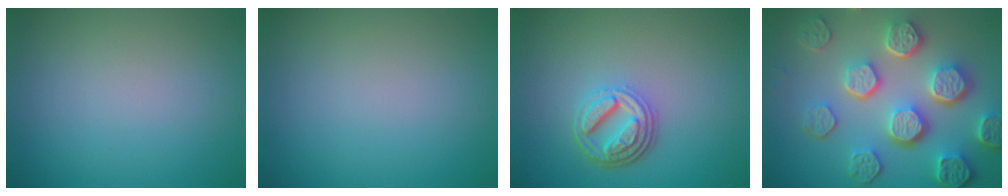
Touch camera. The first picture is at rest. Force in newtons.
{"total": 0.0}
{"total": 4.5, "press": 3.4, "slide": 3.0}
{"total": 8.5, "press": 6.2, "slide": 5.8}